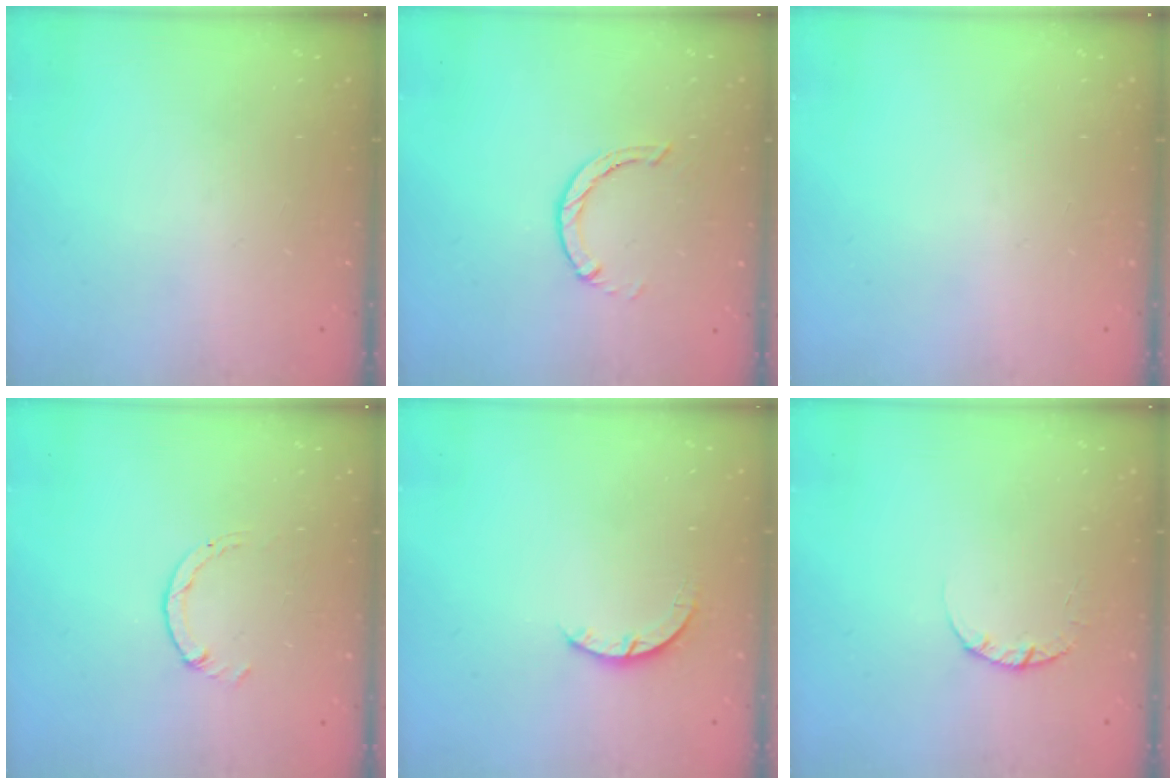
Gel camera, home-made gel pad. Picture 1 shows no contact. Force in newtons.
{"total": 1.0, "press": 0.9, "slide": 0.3}
{"total": 0.0}
{"total": 0.7, "press": 0.7, "slide": 0.2}
{"total": 2.9, "press": 2.9, "slide": 0.4}
{"total": 2.4, "press": 2.3, "slide": 0.3}